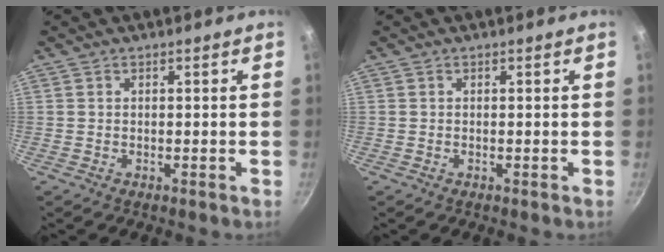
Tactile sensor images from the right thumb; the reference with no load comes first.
{"total": 0.0}